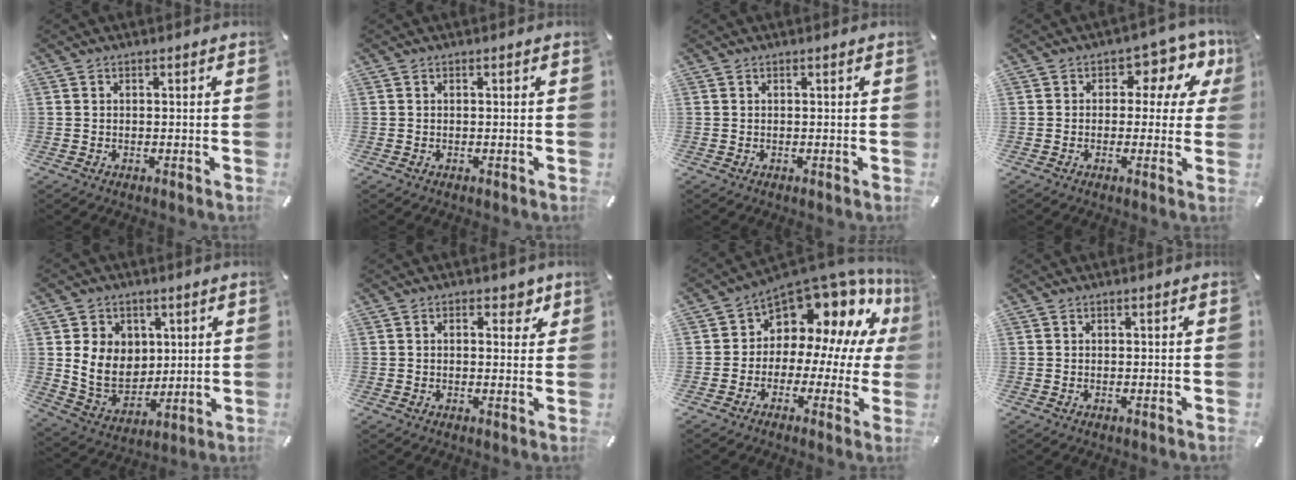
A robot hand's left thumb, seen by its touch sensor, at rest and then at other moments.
{"total": 0.0}
{"total": 0.0}
{"total": 8.8, "force": [3.2, 5.4, 6.2], "torque": [-0.079, -0.014, 0.053]}
{"total": 10.2, "force": [2.5, 9.0, 4.1], "torque": [-0.082, -0.010, 0.054]}
{"total": 3.7, "force": [1.5, 2.2, 2.6], "torque": [-0.017, -0.005, 0.014]}
{"total": 11.6, "force": [7.8, 7.0, 5.0], "torque": [-0.092, -0.084, 0.135]}
{"total": 0.0}